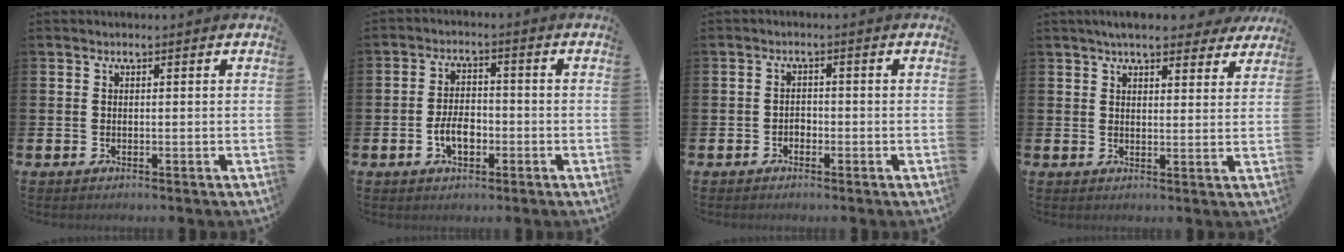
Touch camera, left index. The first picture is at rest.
{"total": 4.3, "force": [-1.4, 2.6, 3.2], "torque": [-0.048, 0.005, -0.027]}
{"total": 1.4, "force": [-0.9, 1.0, 0.2], "torque": [-0.007, 0.002, -0.020]}
{"total": 5.9, "force": [5.2, 1.4, 2.3], "torque": [-0.038, -0.018, 0.089]}